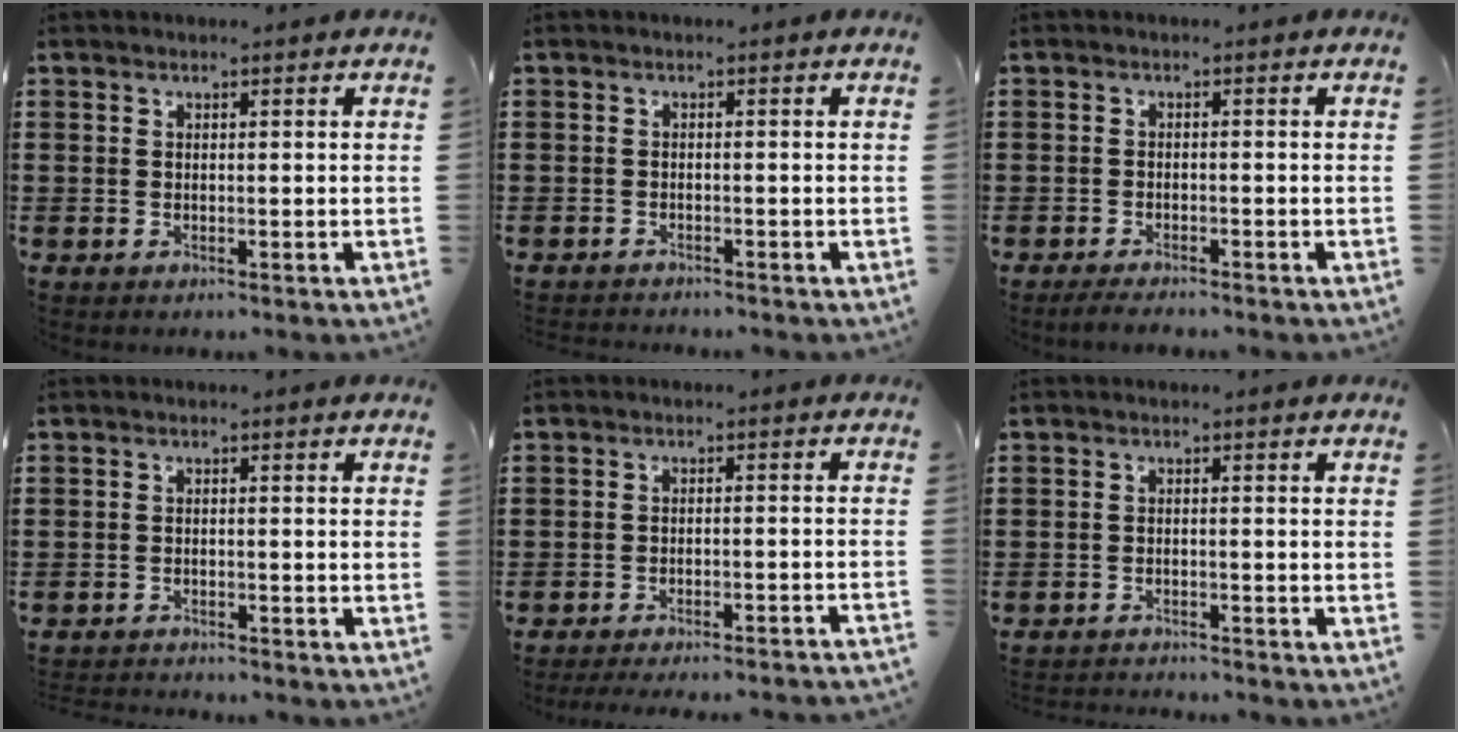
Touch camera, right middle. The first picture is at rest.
{"total": 0.8, "force": [-0.8, 0.0, 0.0], "torque": [-0.002, 0.000, -0.016]}
{"total": 1.6, "force": [-1.6, 0.1, 0.4], "torque": [-0.010, -0.001, -0.032]}
{"total": 1.3, "force": [-1.3, 0.0, 0.0], "torque": [-0.004, 0.001, -0.028]}
{"total": 3.2, "force": [-3.1, -0.3, 0.9], "torque": [-0.015, -0.001, -0.064]}
{"total": 1.5, "force": [-1.5, -0.1, 0.0], "torque": [-0.005, 0.001, -0.031]}